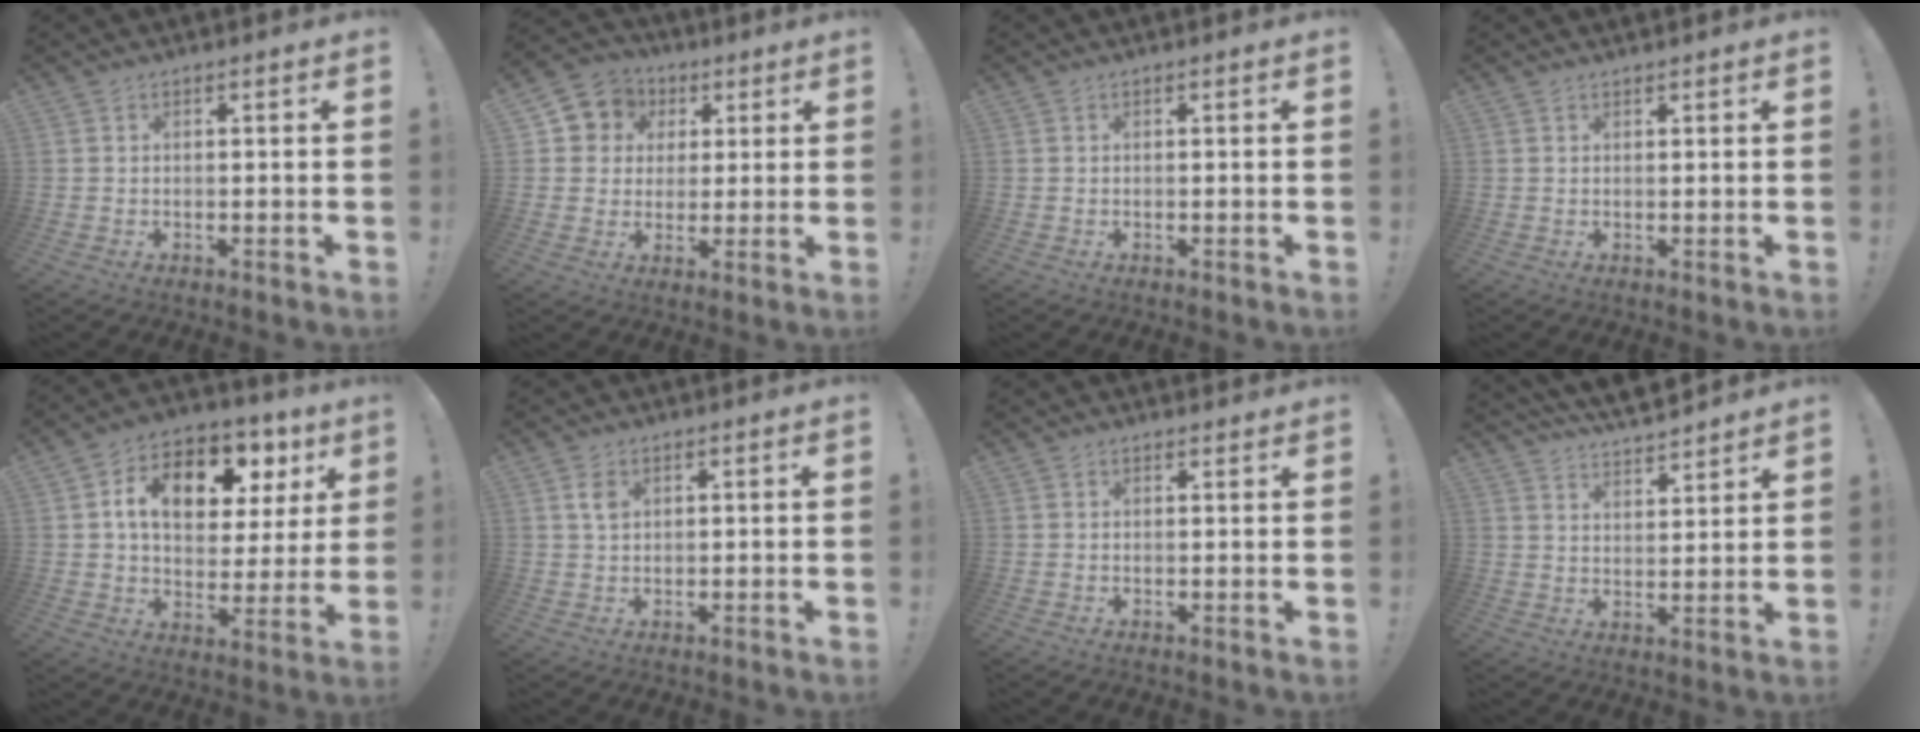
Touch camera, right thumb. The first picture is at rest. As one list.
[{"total": 8.4, "force": [1.9, 8.0, 1.7], "torque": [-0.023, -0.007, 0.042]}, {"total": 0.0}, {"total": 0.8, "force": [0.7, -0.1, 0.1], "torque": [0.012, -0.007, 0.012]}, {"total": 15.3, "force": [6.9, 9.3, 10.1], "torque": [-0.153, -0.033, 0.118]}, {"total": 3.4, "force": [1.3, 2.1, 2.3], "torque": [-0.025, -0.005, 0.020]}, {"total": 1.3, "force": [1.1, 0.6, 0.1], "torque": [0.011, -0.010, 0.020]}, {"total": 7.2, "force": [6.7, 1.6, 2.0], "torque": [-0.044, -0.058, 0.121]}]